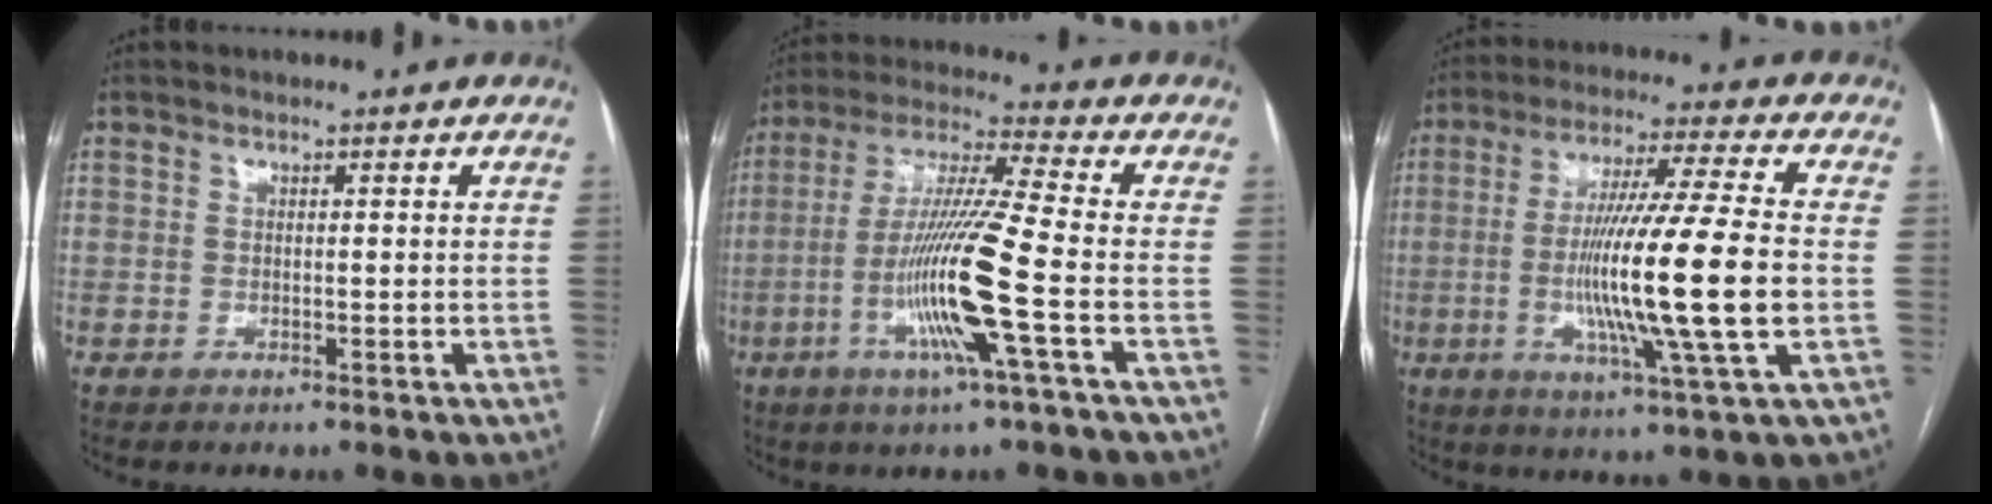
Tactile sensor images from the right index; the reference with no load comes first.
{"total": 14.6, "force": [-4.3, -1.2, 13.9], "torque": [-0.281, -0.013, -0.090]}
{"total": 17.5, "force": [-2.4, -1.0, 17.3], "torque": [-0.320, -0.016, -0.050]}